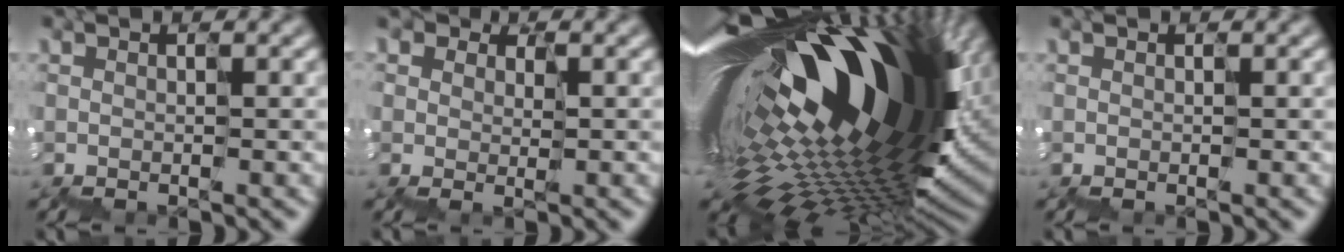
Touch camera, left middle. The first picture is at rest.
{"total": 2.3, "force": [0.6, 1.8, 1.2], "torque": [-0.038, 0.002, 0.012]}
{"total": 18.8, "force": [6.9, 7.7, 15.7], "torque": [-0.277, 0.009, 0.118]}
{"total": 0.0}